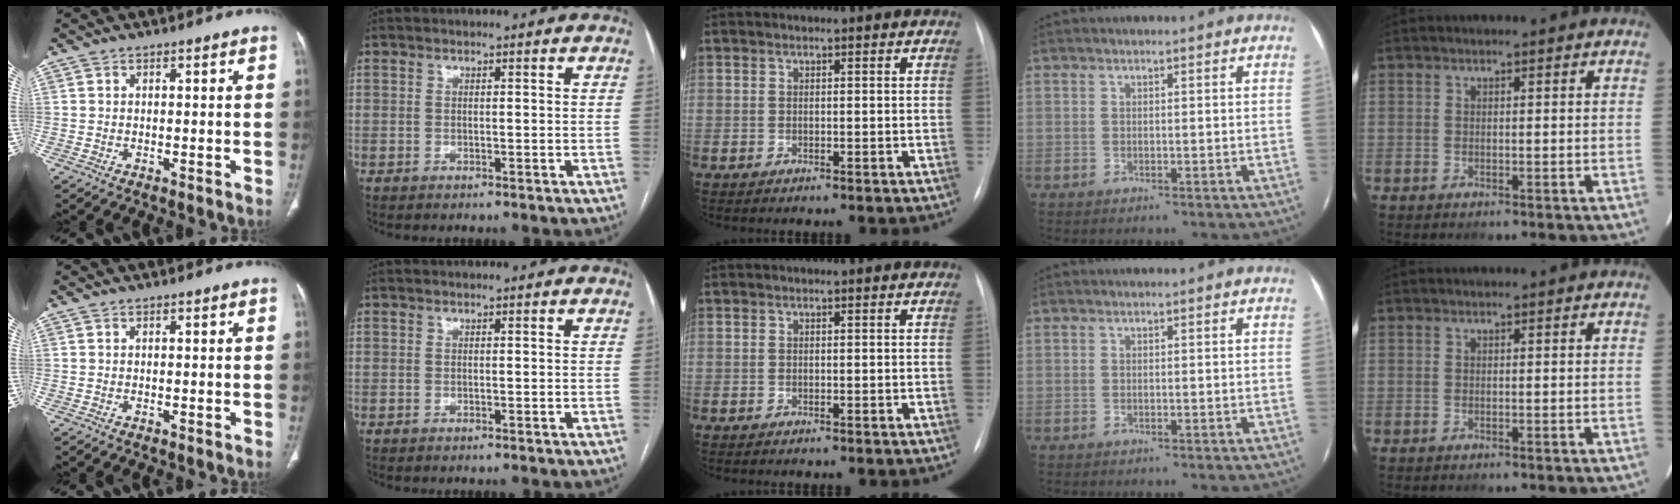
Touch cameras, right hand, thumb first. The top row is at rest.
{}